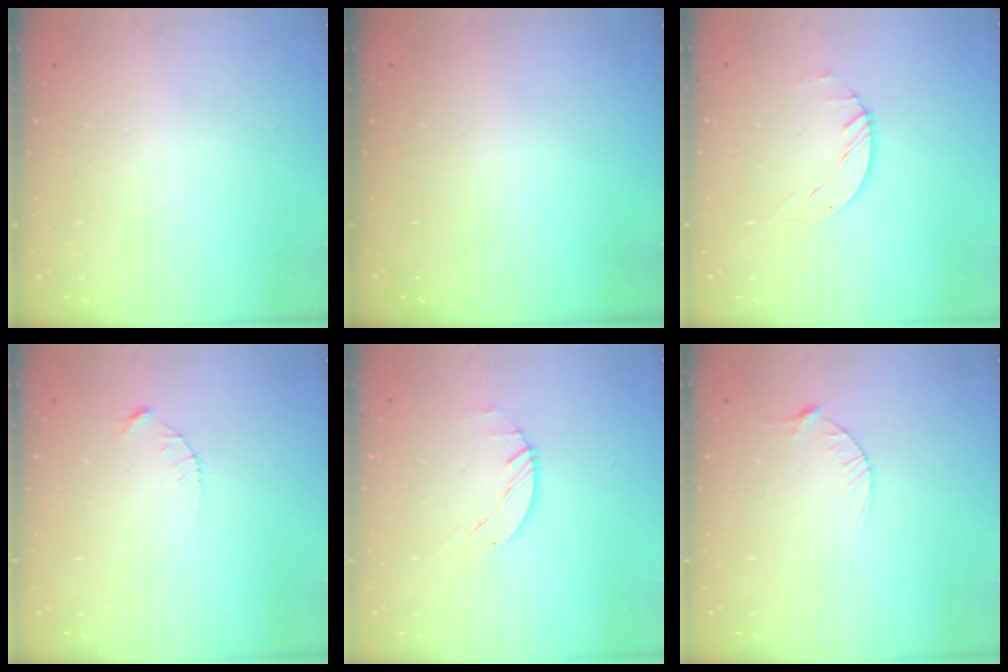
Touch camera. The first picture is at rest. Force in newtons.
{"total": 0.0}
{"total": 1.5, "press": 1.5, "slide": 0.2}
{"total": 2.1, "press": 2.1, "slide": 0.3}
{"total": 1.5, "press": 1.4, "slide": 0.3}
{"total": 2.9, "press": 2.9, "slide": 0.4}